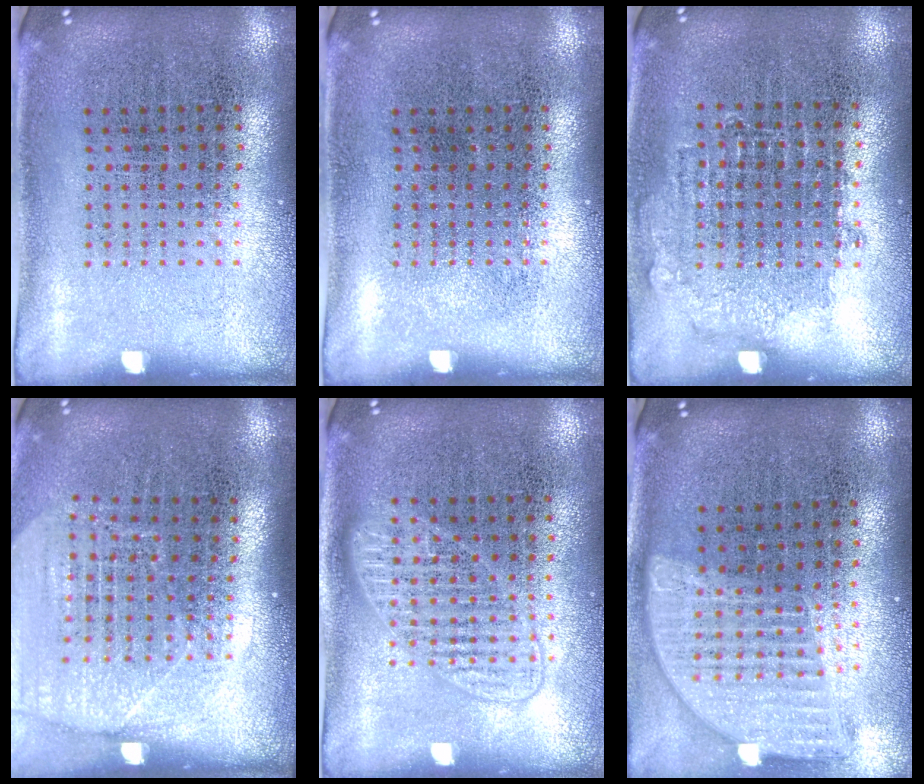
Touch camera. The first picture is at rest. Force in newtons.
{"total": 0.0}
{"total": 0.8, "press": 0.7, "slide": 0.3}
{"total": 1.8, "press": 1.6, "slide": 0.8}
{"total": 1.4, "press": 1.3, "slide": 0.4}
{"total": 1.7, "press": 1.5, "slide": 0.9}